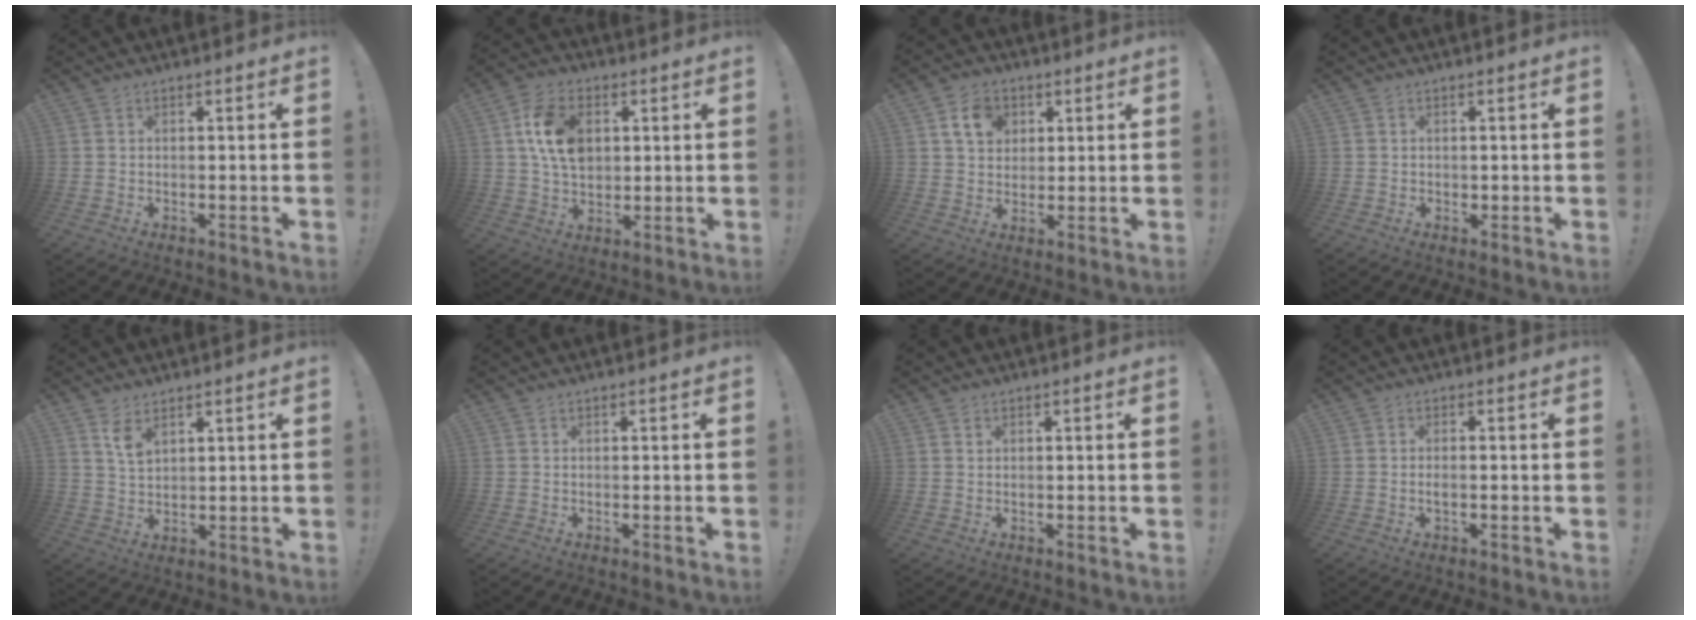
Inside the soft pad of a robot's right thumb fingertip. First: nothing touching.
{"total": 13.5, "force": [3.3, 9.7, 8.7], "torque": [-0.150, 0.009, 0.065]}
{"total": 8.8, "force": [3.8, 6.9, 3.9], "torque": [-0.058, -0.004, 0.074]}
{"total": 0.6, "force": [0.3, 0.6, 0.1], "torque": [-0.001, 0.002, 0.006]}
{"total": 4.9, "force": [3.1, 2.1, 3.1], "torque": [-0.050, -0.020, 0.054]}
{"total": 0.0}
{"total": 0.6, "force": [0.5, 0.3, 0.3], "torque": [-0.002, -0.001, 0.009]}
{"total": 1.4, "force": [-0.4, 0.5, 1.3], "torque": [-0.029, 0.005, -0.006]}